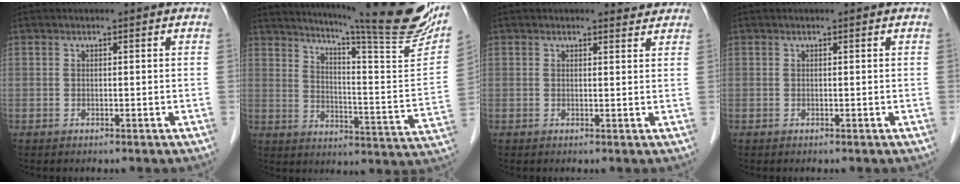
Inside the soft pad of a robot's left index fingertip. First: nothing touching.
{"total": 25.4, "force": [21.1, -0.3, 14.2], "torque": [-0.215, -0.080, 0.272]}
{"total": 1.8, "force": [1.7, 0.6, -0.1], "torque": [-0.007, -0.005, 0.013]}
{"total": 0.0}